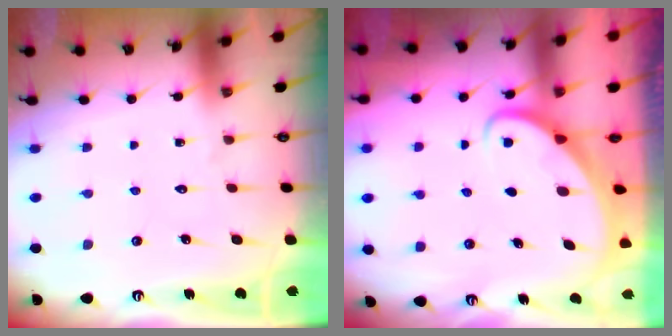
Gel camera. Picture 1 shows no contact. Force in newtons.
{"total": 2.3, "press": 2.3, "slide": 0.2}